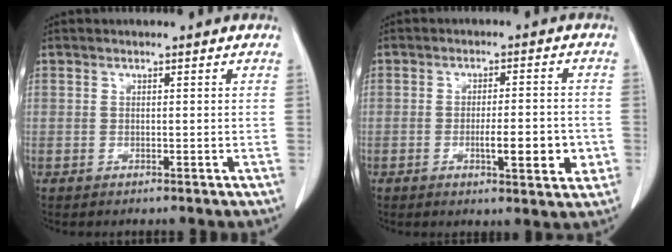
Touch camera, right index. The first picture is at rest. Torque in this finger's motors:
{"motor_torque": [0.80, -0.42, 0.40, 0.07]}